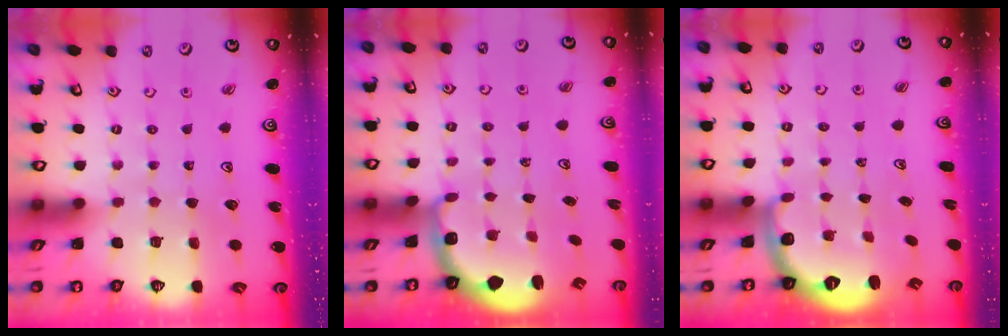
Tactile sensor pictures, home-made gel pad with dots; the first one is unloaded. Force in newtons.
{"total": 2.2, "press": 1.5, "slide": 1.6}
{"total": 2.6, "press": 1.6, "slide": 2.1}